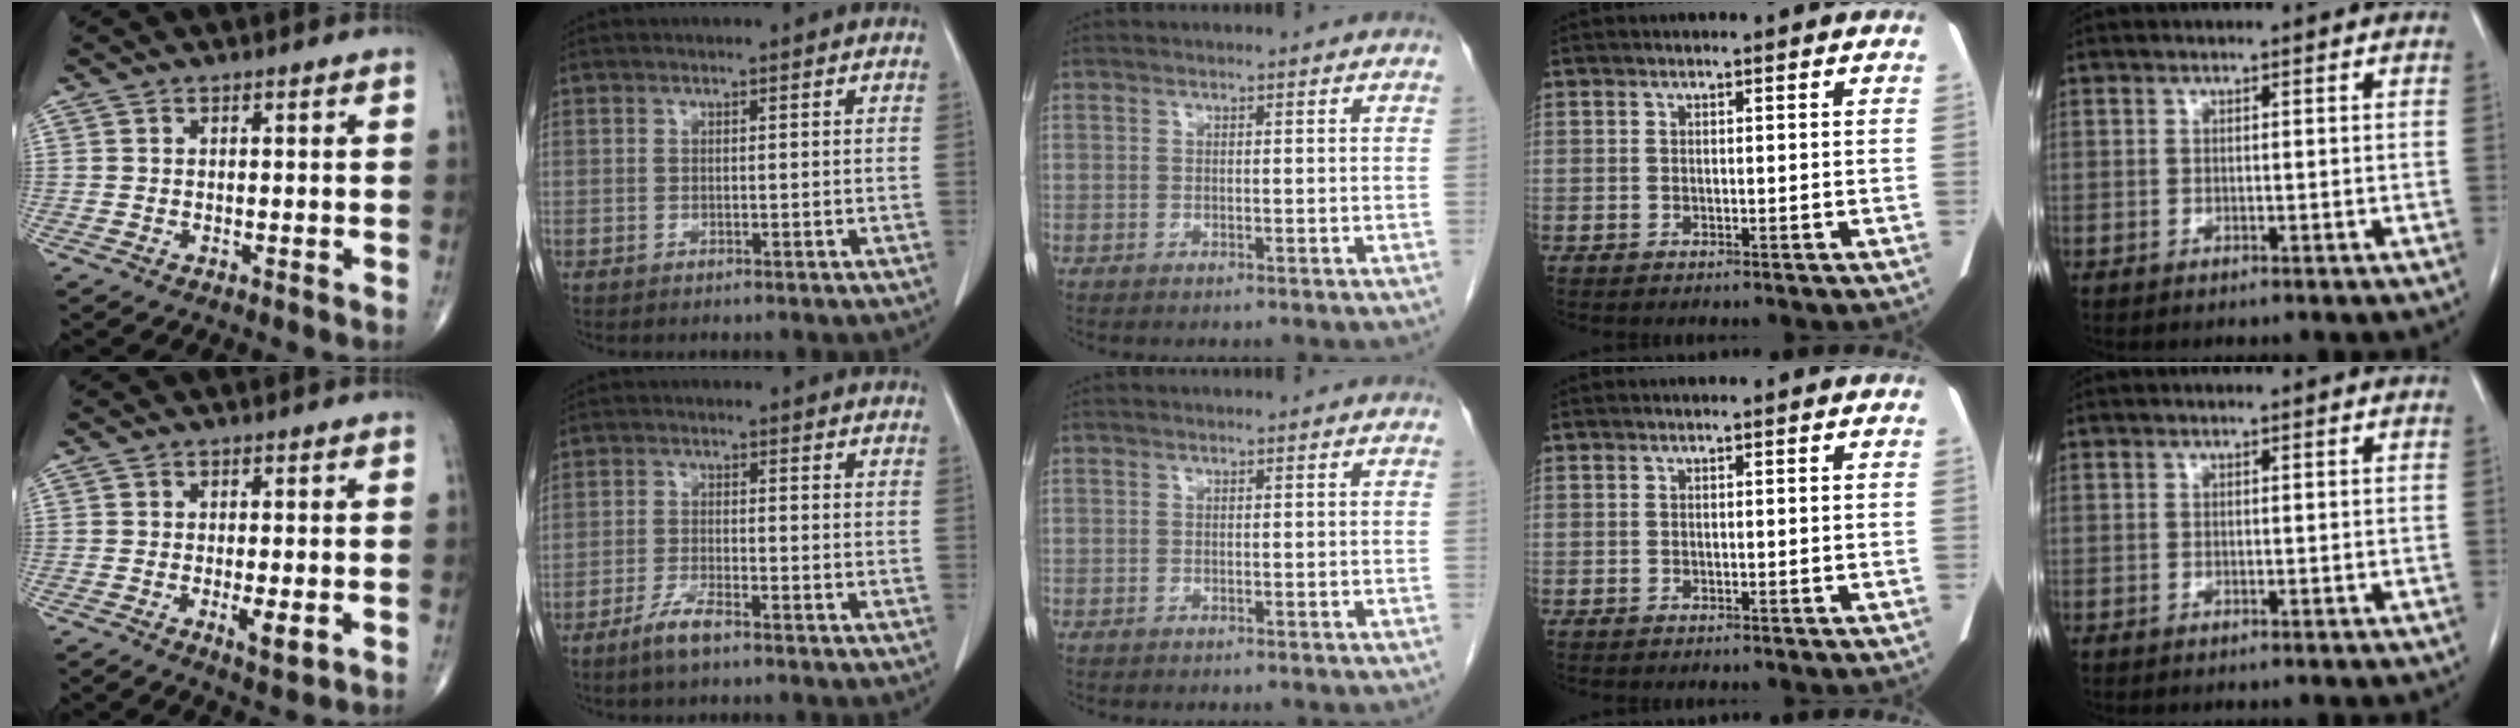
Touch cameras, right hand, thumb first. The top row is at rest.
{"thumb": {"total": 3.9, "force": [-1.0, 1.2, 3.6], "torque": [-0.060, -0.010, -0.015]}, "index": {"total": 4.3, "force": [-3.2, 0.6, 2.8], "torque": [-0.060, -0.004, -0.061]}}